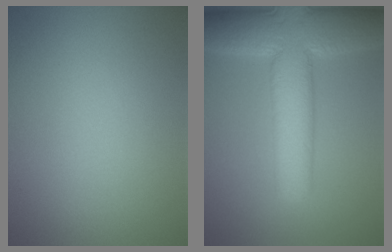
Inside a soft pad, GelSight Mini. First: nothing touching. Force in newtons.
{"total": 10.5, "press": 10.5, "slide": 0.6}